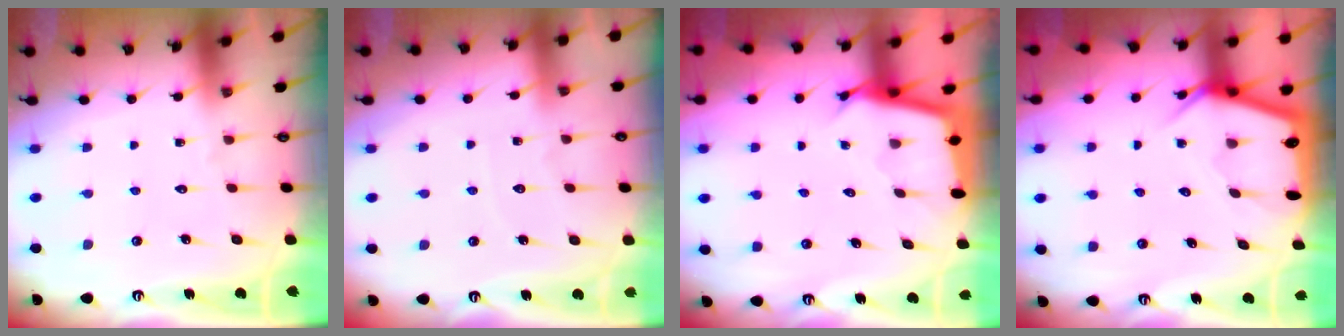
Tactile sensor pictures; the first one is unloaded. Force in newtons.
{"total": 3.6, "press": 3.5, "slide": 0.6}
{"total": 2.5, "press": 2.5, "slide": 0.1}
{"total": 5.0, "press": 5.0, "slide": 0.4}